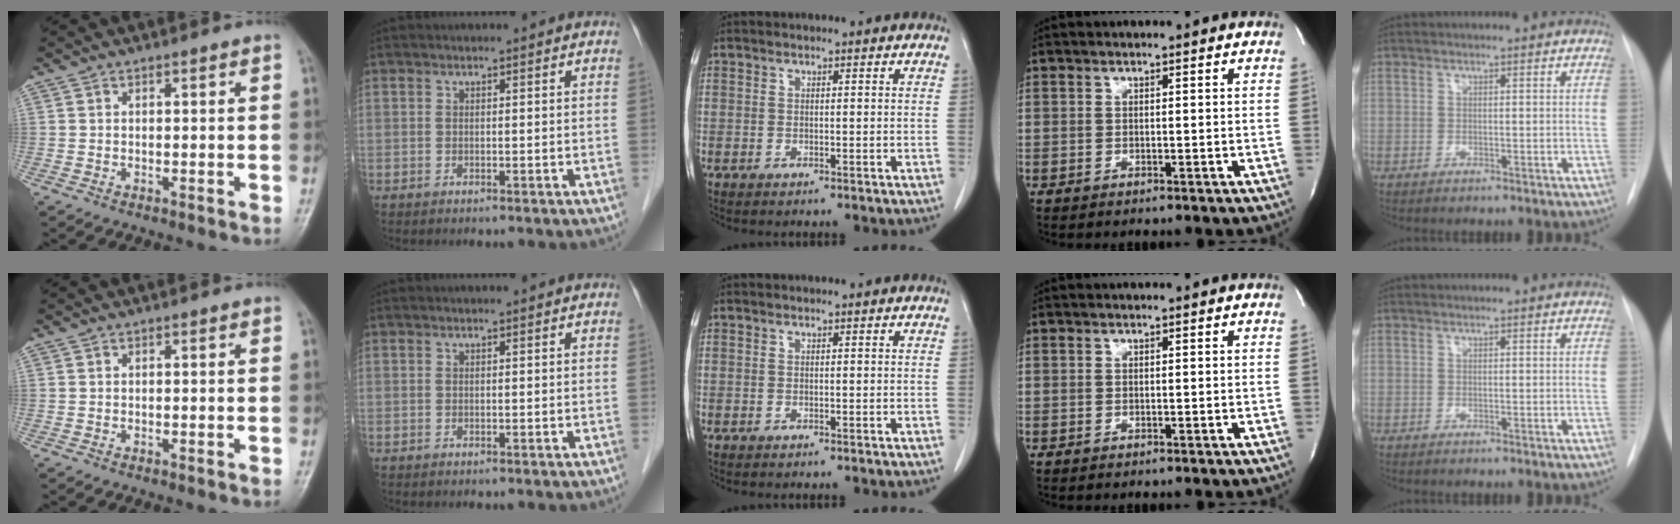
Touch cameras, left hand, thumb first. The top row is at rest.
{}